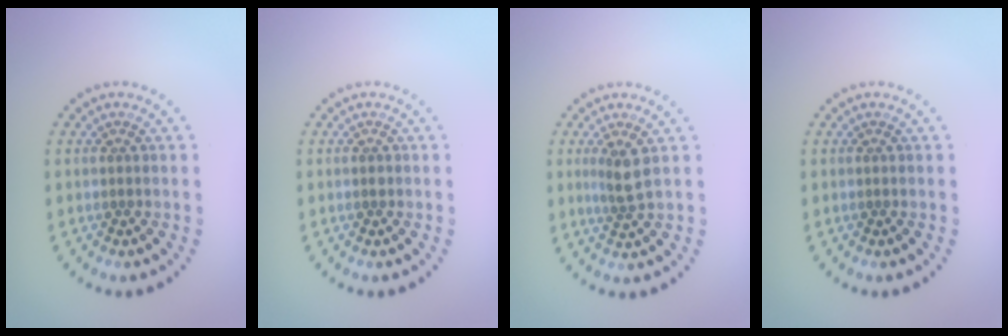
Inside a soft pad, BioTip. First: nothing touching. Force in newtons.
{"total": 0.6, "press": 0.6, "slide": 0.0}
{"total": 2.1, "press": 1.6, "slide": 1.3}
{"total": 0.0}